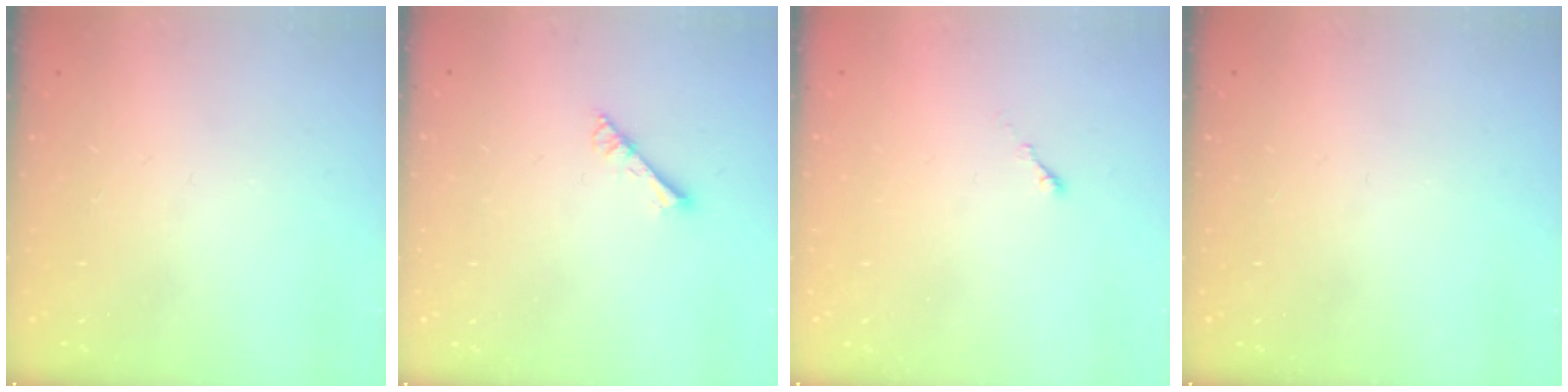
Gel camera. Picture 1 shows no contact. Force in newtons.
{"total": 2.9, "press": 2.9, "slide": 0.3}
{"total": 0.0}
{"total": 0.0}